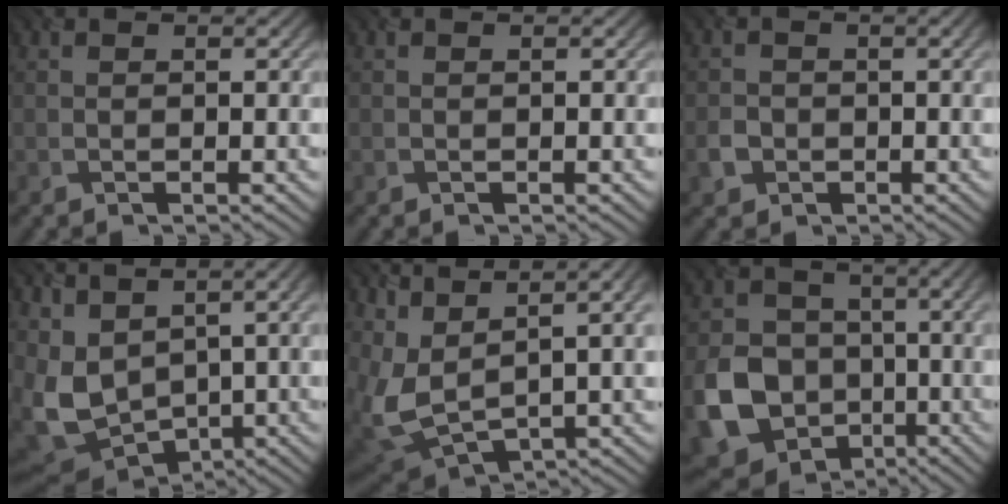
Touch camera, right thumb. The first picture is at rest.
{"total": 0.0}
{"total": 2.2, "force": [-0.9, 1.8, 1.0], "torque": [-0.023, -0.004, -0.019]}
{"total": 10.8, "force": [2.1, 6.2, 8.6], "torque": [-0.232, -0.017, 0.059]}
{"total": 12.7, "force": [4.8, 4.6, 10.8], "torque": [-0.256, -0.001, 0.109]}
{"total": 11.9, "force": [-3.0, 9.4, 6.5], "torque": [-0.160, -0.031, -0.064]}